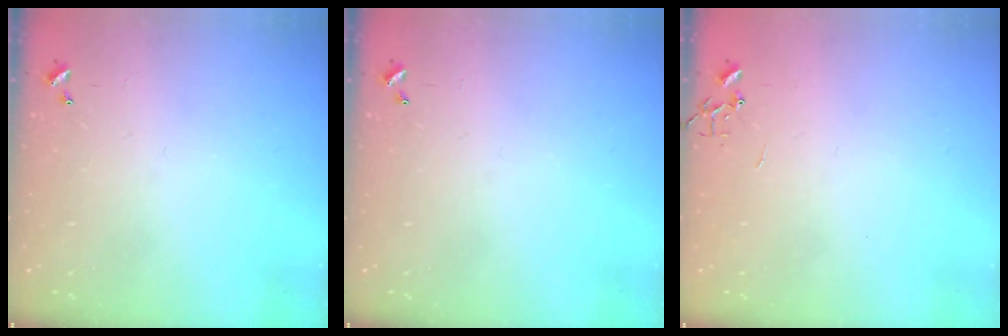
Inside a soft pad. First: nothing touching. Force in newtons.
{"total": 0.0}
{"total": 0.0}